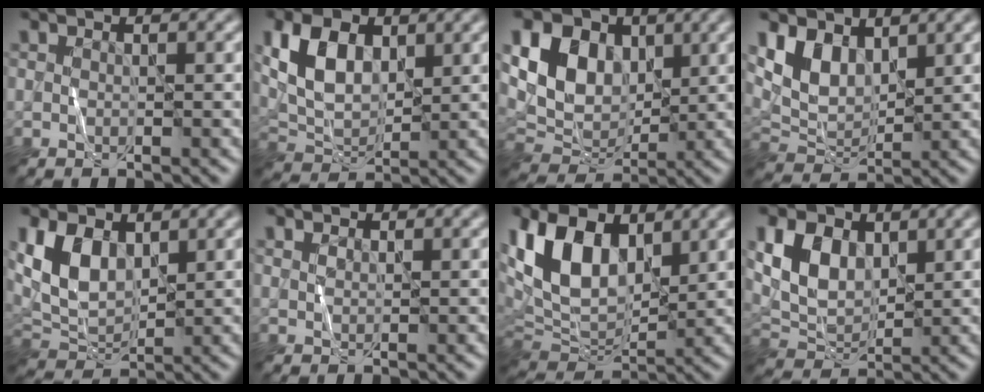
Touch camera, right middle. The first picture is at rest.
{"total": 6.0, "force": [1.9, 3.8, 4.2], "torque": [-0.087, 0.003, 0.035]}
{"total": 9.3, "force": [2.7, 6.8, 5.8], "torque": [-0.117, 0.013, 0.043]}
{"total": 4.4, "force": [2.3, 2.9, 2.5], "torque": [-0.058, -0.011, 0.043]}
{"total": 5.7, "force": [2.0, 3.6, 3.9], "torque": [-0.084, -0.004, 0.038]}
{"total": 0.6, "force": [0.6, 0.3, 0.1], "torque": [-0.008, 0.000, 0.014]}
{"total": 10.7, "force": [3.7, 6.7, 7.4], "torque": [-0.171, 0.008, 0.064]}
{"total": 5.5, "force": [1.9, 3.8, 3.6], "torque": [-0.078, -0.002, 0.036]}